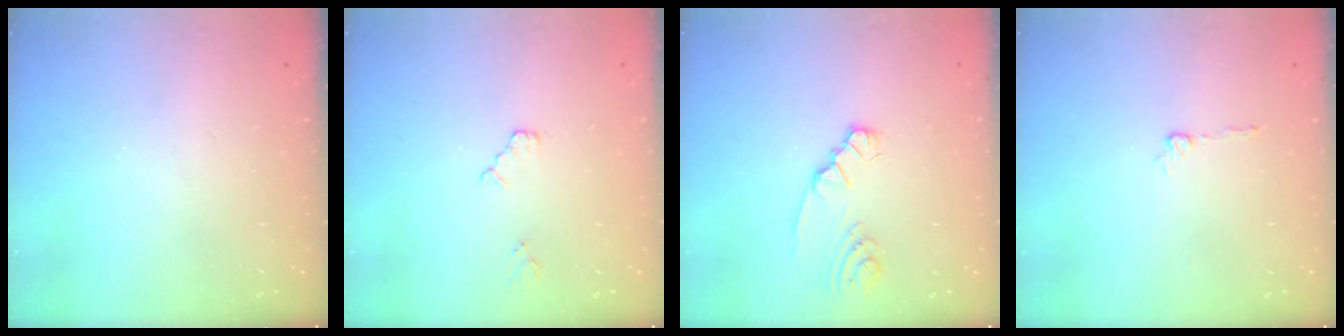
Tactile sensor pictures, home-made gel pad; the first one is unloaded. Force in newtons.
{"total": 3.8, "press": 3.8, "slide": 0.5}
{"total": 3.3, "press": 3.3, "slide": 0.2}
{"total": 4.2, "press": 4.1, "slide": 0.4}